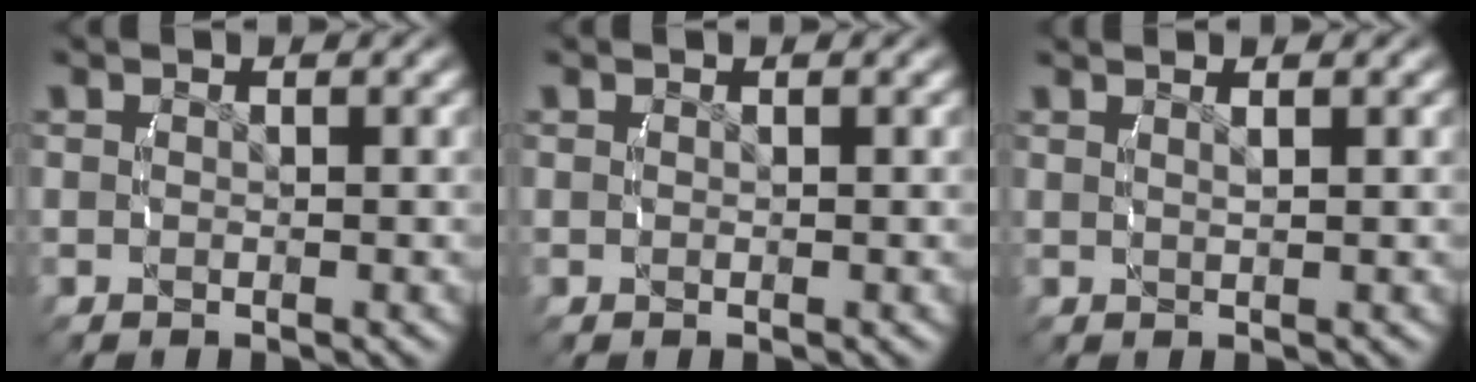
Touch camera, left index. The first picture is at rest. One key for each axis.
{"total": 0.0}
{"total": 1.3, "fx": 0.8, "fy": -0.6, "fz": 0.9, "tx": -0.007, "ty": 0.000, "tz": 0.019}